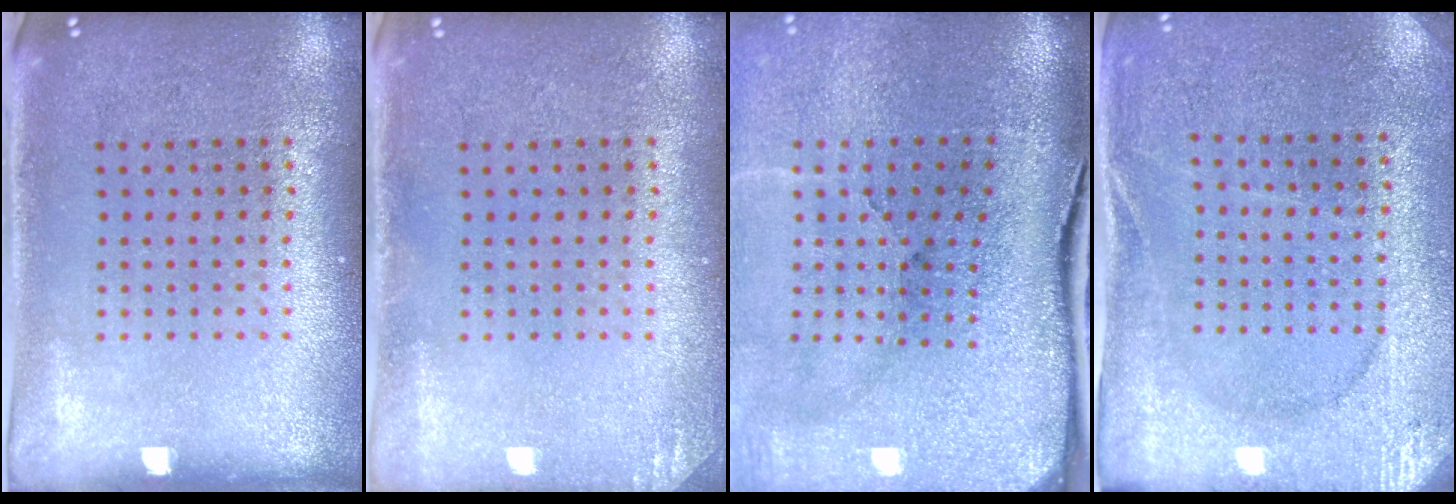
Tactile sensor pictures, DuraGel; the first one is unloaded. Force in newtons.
{"total": 1.1, "press": 1.1, "slide": 0.1}
{"total": 5.1, "press": 4.1, "slide": 3.1}
{"total": 2.7, "press": 2.7, "slide": 0.2}